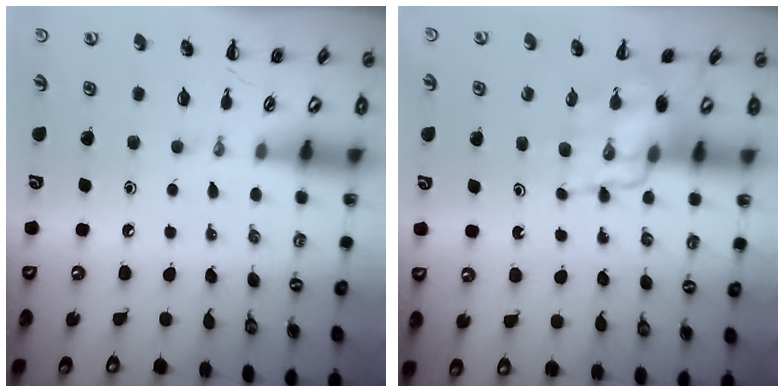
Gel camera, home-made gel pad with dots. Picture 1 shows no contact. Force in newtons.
{"total": 11.0, "press": 10.7, "slide": 2.7}